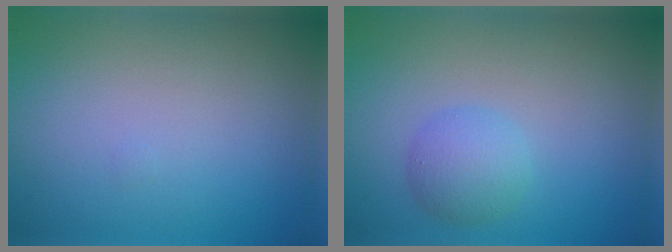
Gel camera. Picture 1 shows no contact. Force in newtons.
{"total": 2.7, "press": 2.7, "slide": 0.1}